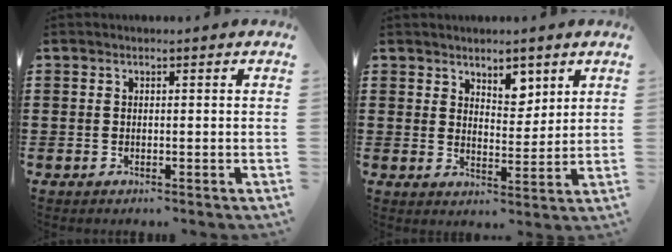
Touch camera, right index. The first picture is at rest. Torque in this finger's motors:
{"motor_torque": [-0.26, 0.35, 0.15, 0.00]}